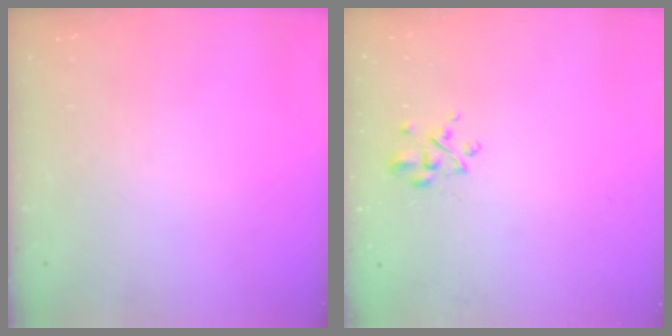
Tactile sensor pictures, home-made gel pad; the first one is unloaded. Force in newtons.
{"total": 3.3, "press": 3.1, "slide": 1.2}